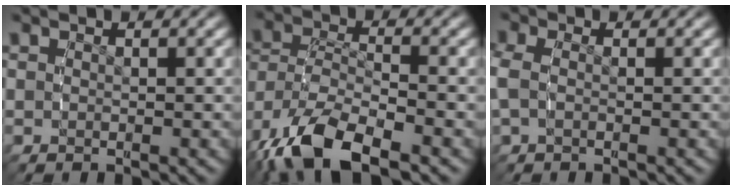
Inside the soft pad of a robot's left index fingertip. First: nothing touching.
{"total": 7.7, "force": [-4.2, 3.8, 5.2], "torque": [-0.127, -0.043, -0.050]}
{"total": 1.8, "force": [-0.2, 1.0, 1.5], "torque": [-0.044, -0.004, -0.001]}